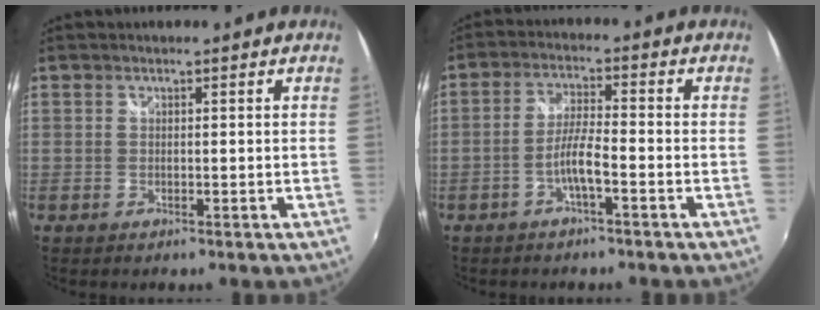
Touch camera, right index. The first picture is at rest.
{"total": 4.7, "force": [-2.4, 0.4, 4.0], "torque": [-0.083, 0.005, -0.044]}